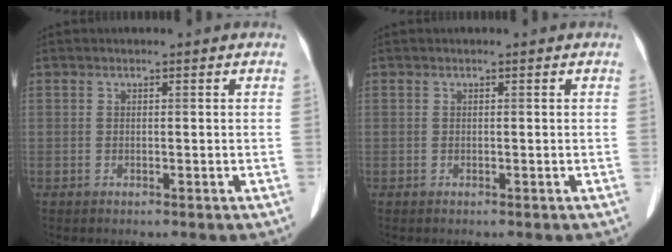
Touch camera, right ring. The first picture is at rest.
{"total": 0.0}